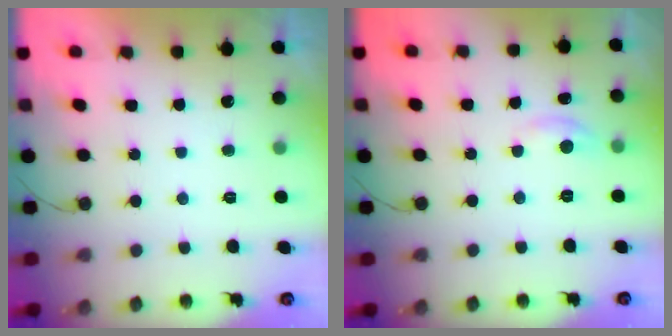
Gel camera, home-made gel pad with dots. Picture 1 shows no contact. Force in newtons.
{"total": 3.2, "press": 3.1, "slide": 0.4}